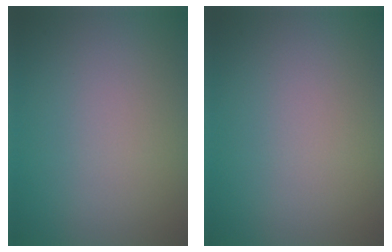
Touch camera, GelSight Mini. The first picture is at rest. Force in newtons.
{"total": 0.0}